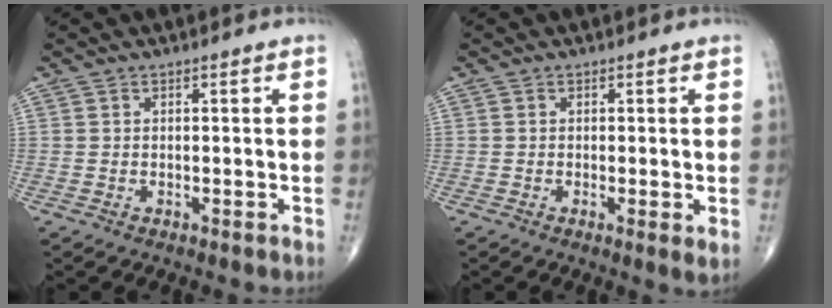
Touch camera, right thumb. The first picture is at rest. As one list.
[{"total": 2.1, "force": [-0.1, 0.3, 2.1], "torque": [-0.039, -0.010, -0.007]}]